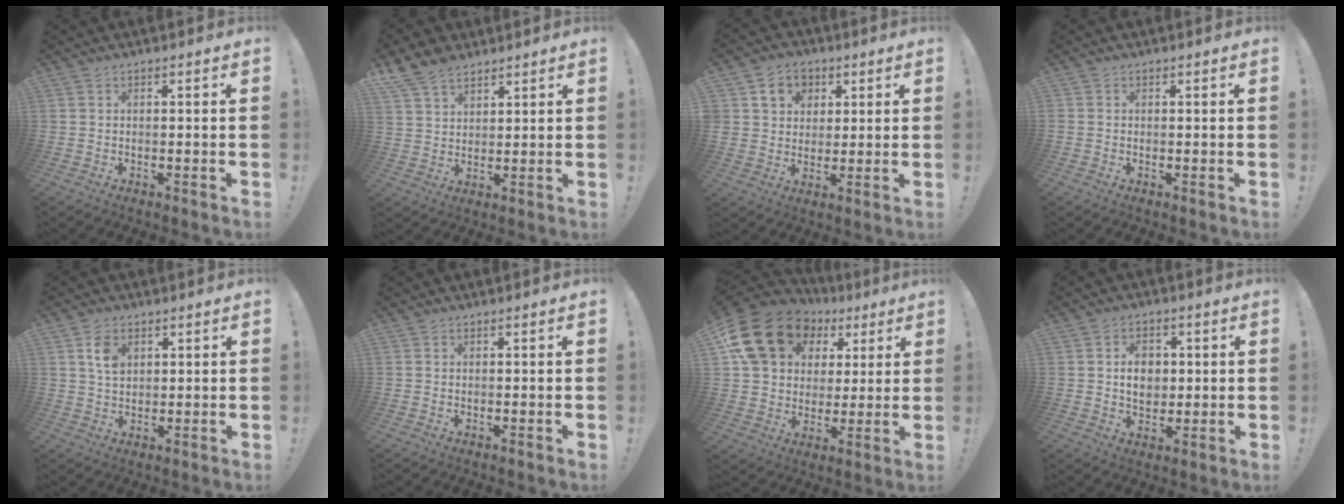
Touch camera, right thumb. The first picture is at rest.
{"total": 8.6, "force": [6.7, 4.7, 2.8], "torque": [-0.052, -0.034, 0.132]}
{"total": 8.2, "force": [3.0, 7.3, 2.2], "torque": [-0.027, -0.015, 0.062]}
{"total": 0.5, "force": [0.1, 0.5, 0.0], "torque": [-0.002, 0.001, 0.002]}
{"total": 5.8, "force": [2.4, 4.0, 3.5], "torque": [-0.047, -0.007, 0.042]}
{"total": 0.0}
{"total": 21.3, "force": [10.0, 15.5, 10.8], "torque": [-0.172, -0.032, 0.205]}
{"total": 7.8, "force": [1.1, 6.4, 4.3], "torque": [-0.055, 0.000, 0.020]}